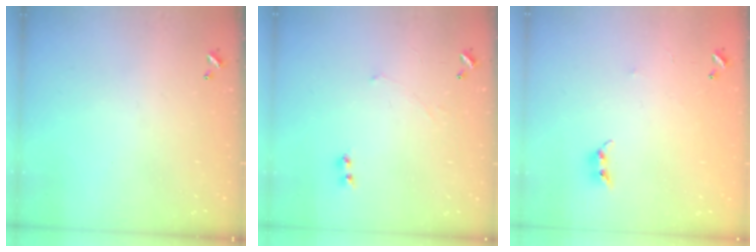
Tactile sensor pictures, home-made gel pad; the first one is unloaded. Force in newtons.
{"total": 2.4, "press": 2.3, "slide": 0.5}
{"total": 6.2, "press": 6.2, "slide": 0.2}